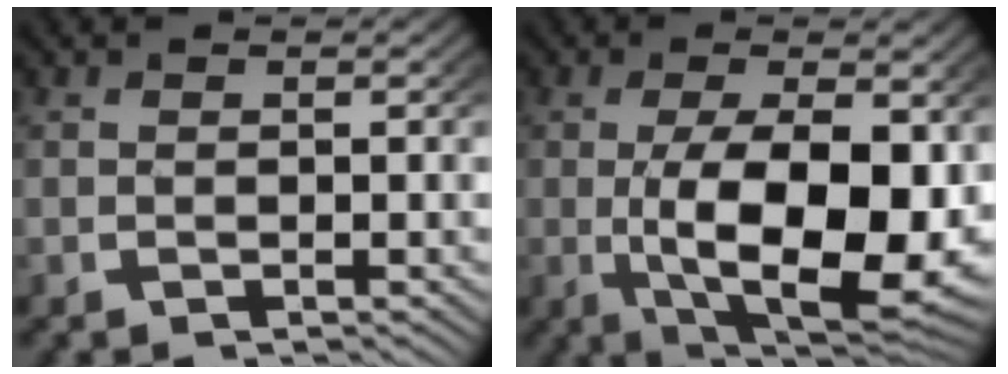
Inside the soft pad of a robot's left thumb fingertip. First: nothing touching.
{"total": 13.6, "force": [-1.6, 7.4, 11.3], "torque": [-0.219, -0.052, 0.006]}